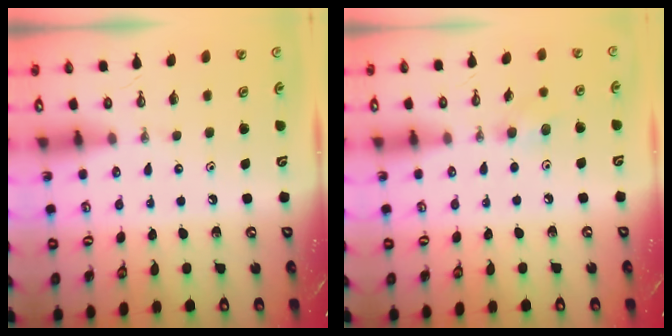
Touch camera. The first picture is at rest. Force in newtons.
{"total": 7.0, "press": 5.9, "slide": 3.7}